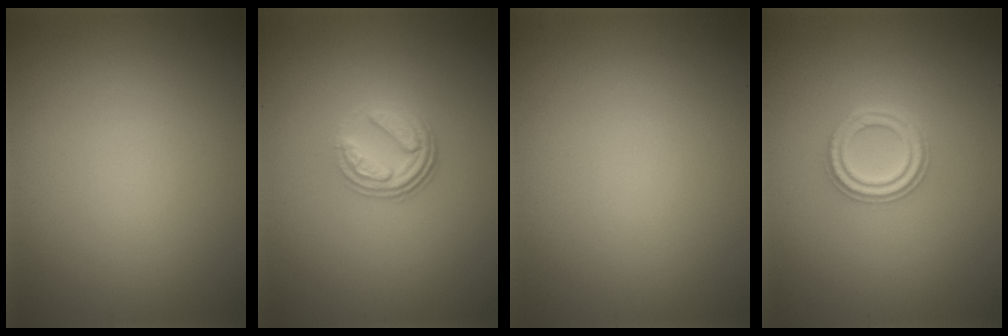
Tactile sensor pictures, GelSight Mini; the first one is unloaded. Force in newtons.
{"total": 3.8, "press": 2.7, "slide": 2.6}
{"total": 0.0}
{"total": 2.4, "press": 2.4, "slide": 0.4}